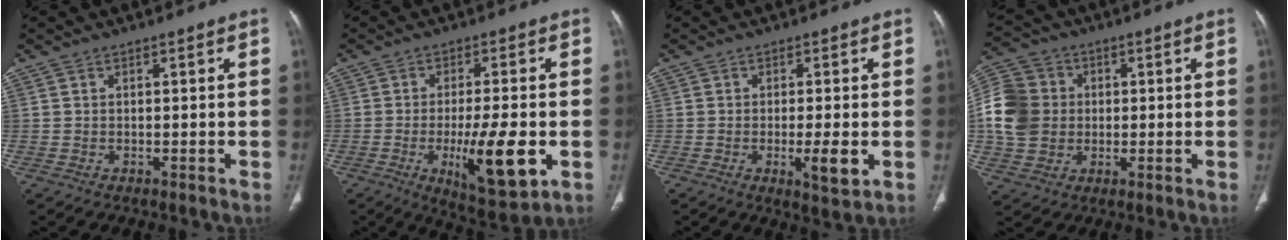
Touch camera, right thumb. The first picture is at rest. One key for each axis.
{"total": 13.4, "fx": -3.5, "fy": 3.6, "fz": 12.4, "tx": -0.192, "ty": -0.014, "tz": -0.049}
{"total": 5.2, "fx": -1.2, "fy": 1.1, "fz": 4.9, "tx": -0.080, "ty": -0.012, "tz": -0.019}
{"total": 12.6, "fx": 0.3, "fy": 10.9, "fz": 6.4, "tx": -0.125, "ty": 0.017, "tz": 0.001}